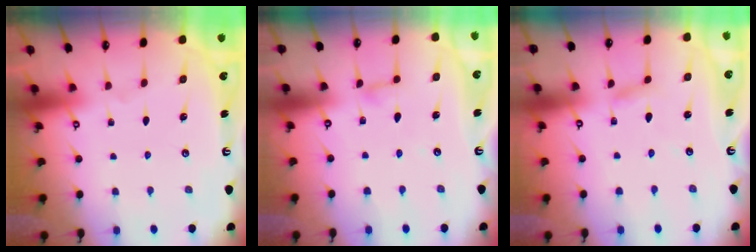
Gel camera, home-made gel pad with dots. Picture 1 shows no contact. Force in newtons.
{"total": 3.3, "press": 3.3, "slide": 0.3}
{"total": 2.3, "press": 2.3, "slide": 0.2}